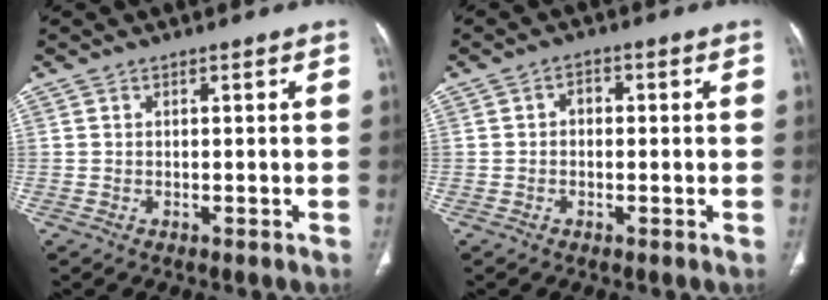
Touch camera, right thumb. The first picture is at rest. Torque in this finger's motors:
{"motor_torque": [0.06, -0.17, 0.24, -0.38, 0.08]}